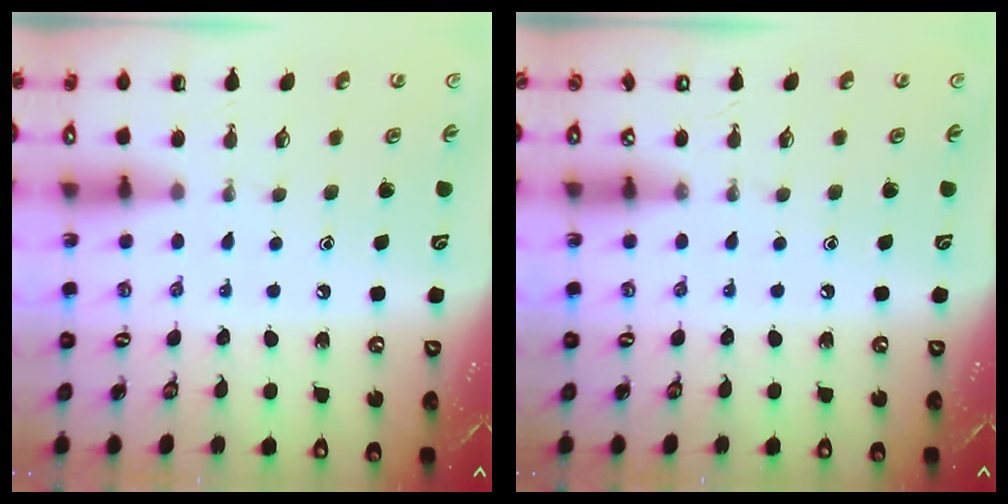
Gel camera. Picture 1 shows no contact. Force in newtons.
{"total": 0.0}